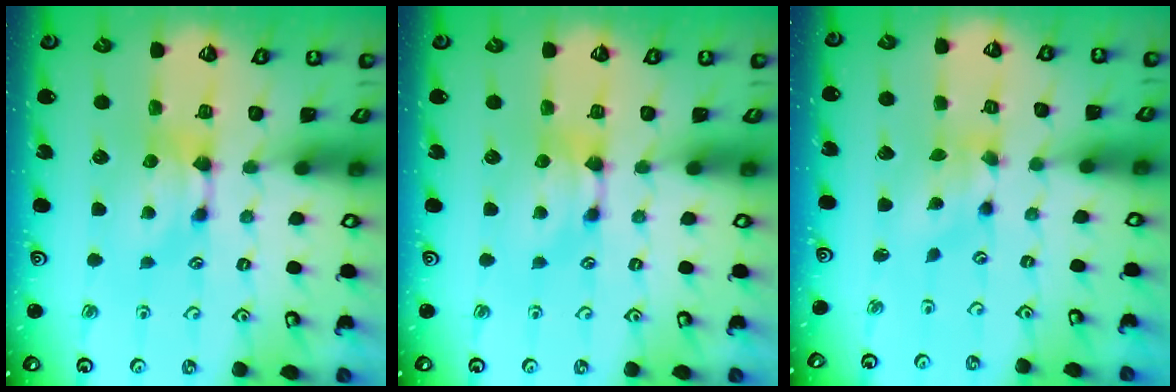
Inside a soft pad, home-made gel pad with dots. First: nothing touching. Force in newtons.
{"total": 0.0}
{"total": 2.2, "press": 1.7, "slide": 1.4}